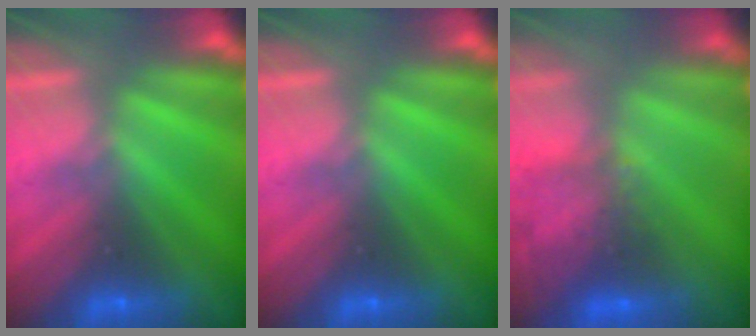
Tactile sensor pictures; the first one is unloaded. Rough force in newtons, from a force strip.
{"total": 0.0}
{"total": 7.4}